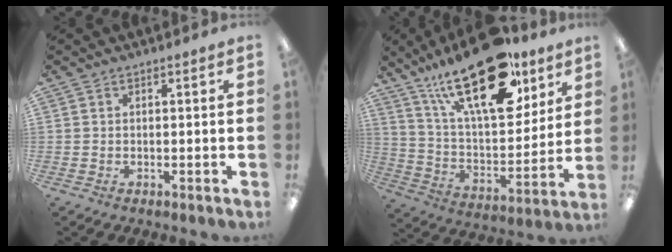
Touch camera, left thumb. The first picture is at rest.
{"total": 27.7, "force": [17.0, 11.9, 18.4], "torque": [-0.292, -0.089, 0.292]}